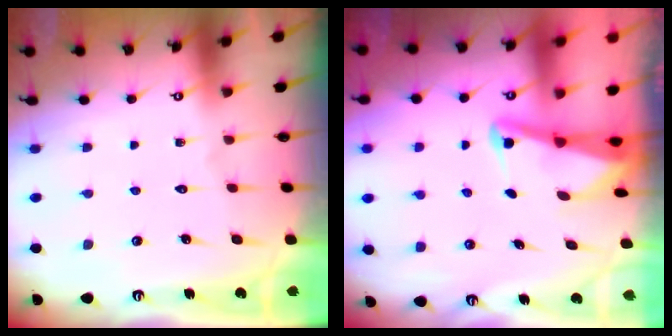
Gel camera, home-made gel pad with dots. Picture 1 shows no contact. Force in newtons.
{"total": 2.5, "press": 2.4, "slide": 0.6}